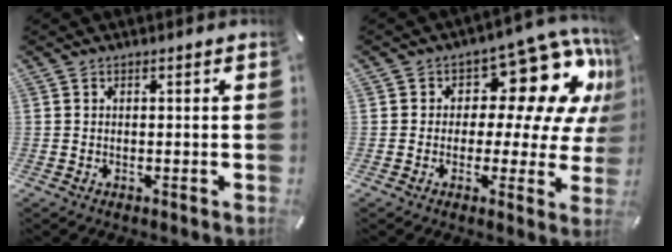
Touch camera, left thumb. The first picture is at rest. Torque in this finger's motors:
{"motor_torque": [0.54, 0.50, 0.55, 0.21, 0.03]}